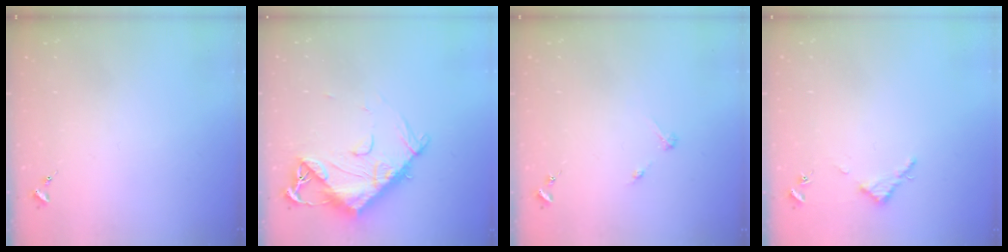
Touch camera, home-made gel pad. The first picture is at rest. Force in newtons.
{"total": 13.6, "press": 13.5, "slide": 1.4}
{"total": 2.7, "press": 2.7, "slide": 0.3}
{"total": 2.8, "press": 2.8, "slide": 0.3}